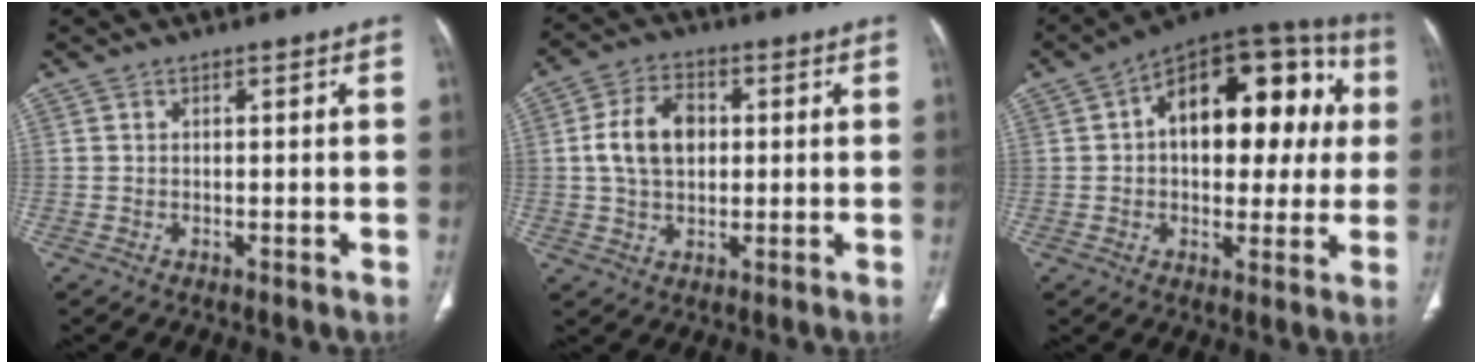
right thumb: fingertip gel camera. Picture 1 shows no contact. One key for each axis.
{"total": 9.8, "fx": 1.1, "fy": 6.7, "fz": 7.1, "tx": -0.117, "ty": 0.009, "tz": 0.020}
{"total": 23.6, "fx": 4.2, "fy": 12.9, "fz": 19.3, "tx": -0.228, "ty": 0.037, "tz": 0.051}